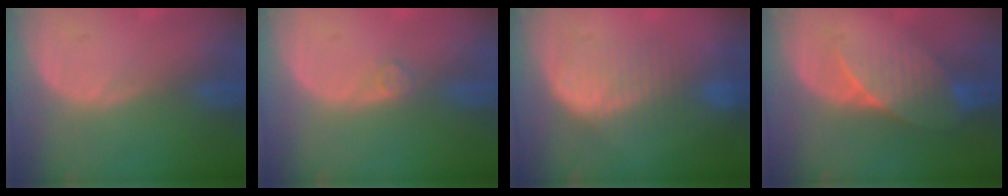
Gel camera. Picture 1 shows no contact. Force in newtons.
{"total": 1.5, "press": 1.5, "slide": 0.2}
{"total": 7.3, "press": 7.3, "slide": 0.1}
{"total": 7.3, "press": 6.9, "slide": 2.5}